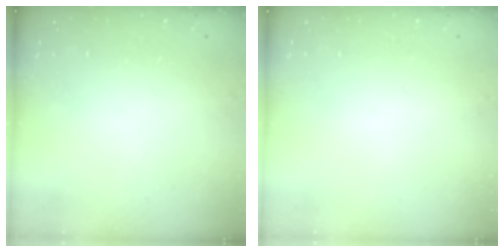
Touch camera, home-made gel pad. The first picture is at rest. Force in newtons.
{"total": 0.0}